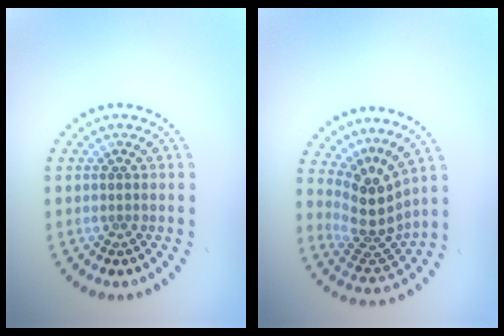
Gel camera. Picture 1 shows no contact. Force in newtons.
{"total": 4.1, "press": 2.8, "slide": 3.0}